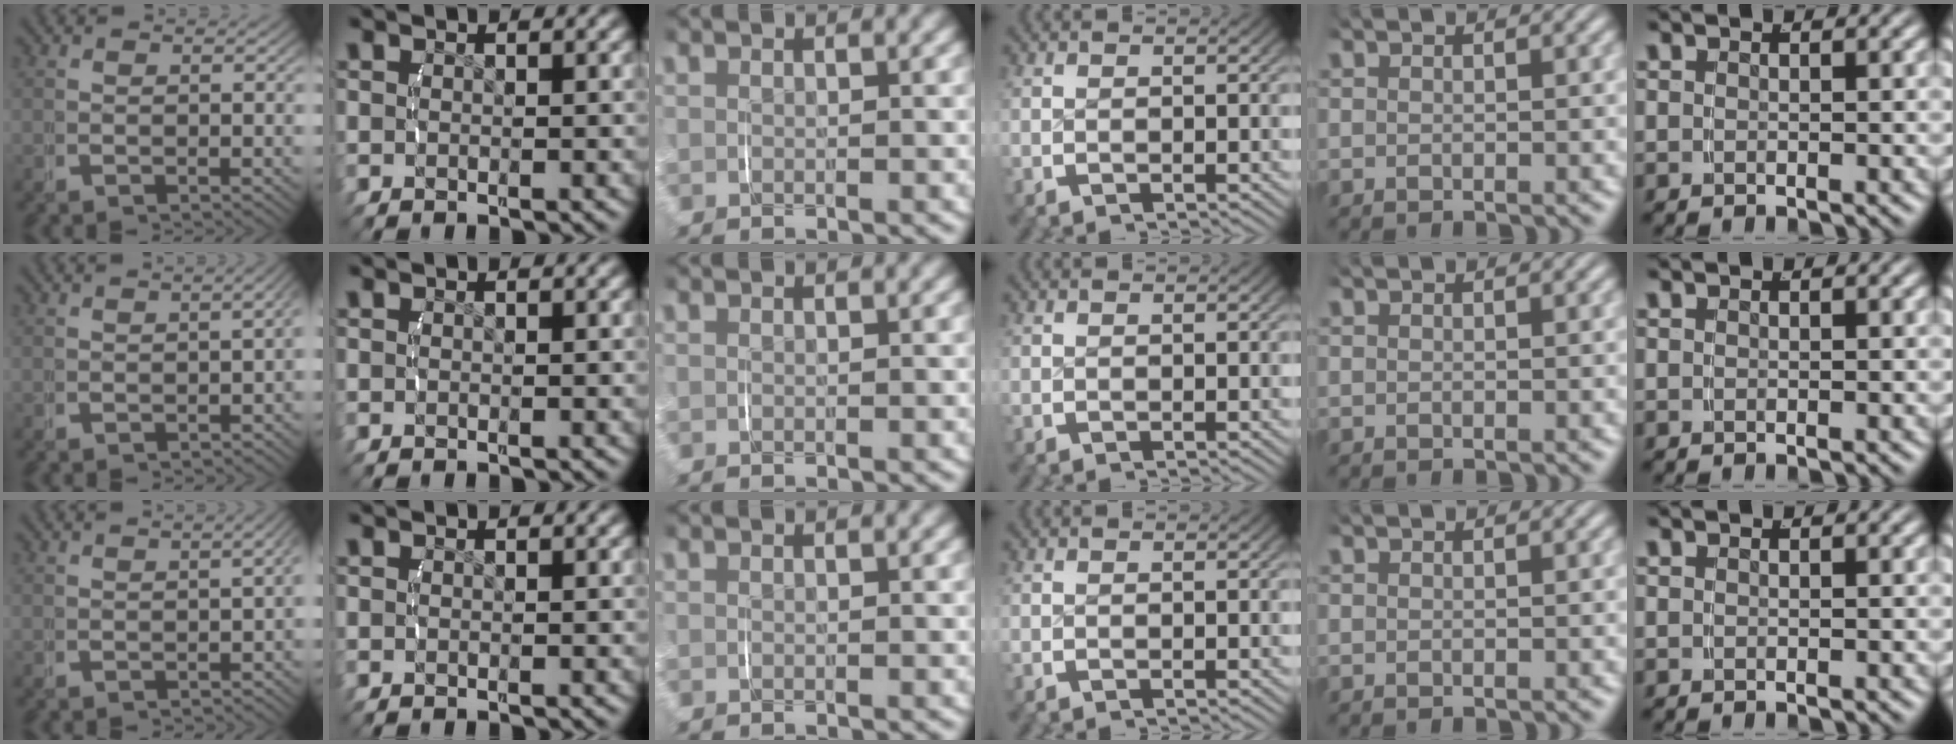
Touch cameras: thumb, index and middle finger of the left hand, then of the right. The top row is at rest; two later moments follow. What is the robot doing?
{"motion": "lift_and_place", "object": "jewelry box"}